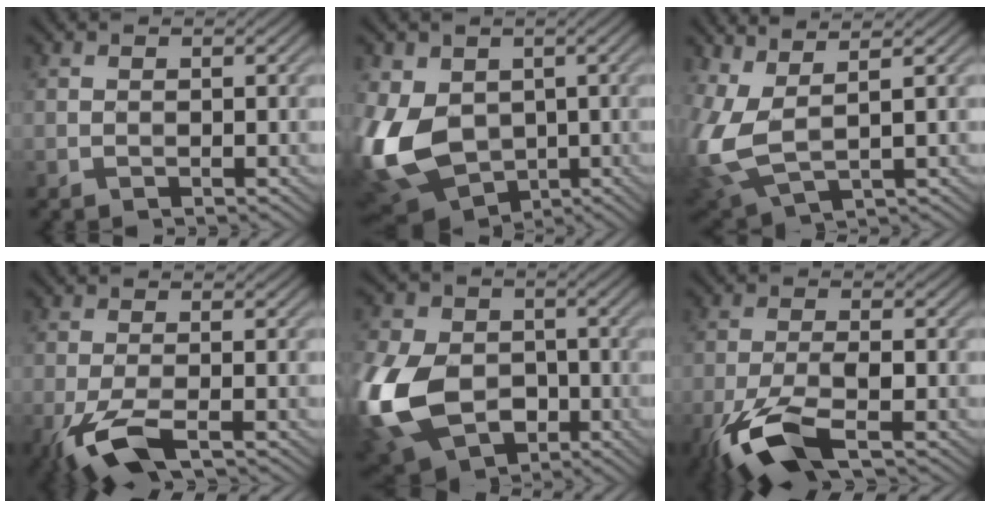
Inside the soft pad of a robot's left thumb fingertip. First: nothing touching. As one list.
[{"total": 12.4, "force": [-1.2, 9.2, 8.2], "torque": [-0.219, -0.023, -0.027]}, {"total": 8.3, "force": [1.7, 3.8, 7.2], "torque": [-0.206, -0.005, 0.036]}, {"total": 5.6, "force": [-3.1, 1.5, 4.5], "torque": [-0.095, -0.003, -0.068]}, {"total": 15.8, "force": [-4.3, 11.3, 10.1], "torque": [-0.268, -0.033, -0.087]}, {"total": 8.6, "force": [-4.9, 2.7, 6.5], "torque": [-0.136, -0.013, -0.102]}]